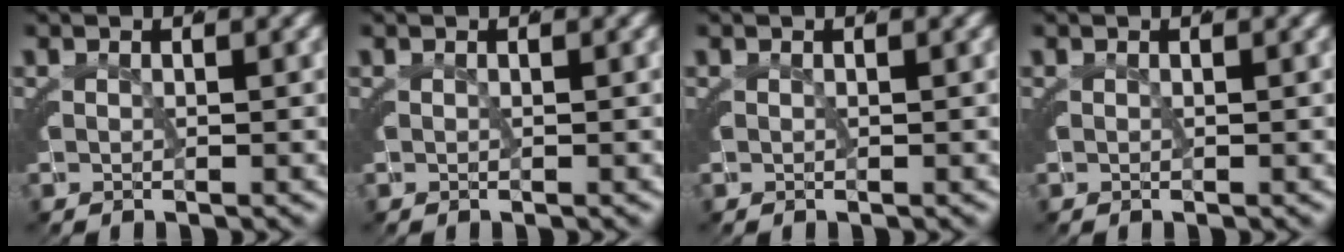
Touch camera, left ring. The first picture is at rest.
{"total": 0.0}
{"total": 0.0}
{"total": 0.0}